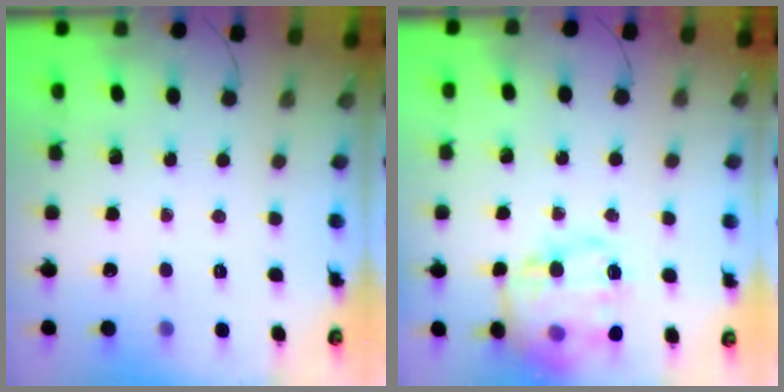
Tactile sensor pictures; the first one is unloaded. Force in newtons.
{"total": 19.5, "press": 19.4, "slide": 2.3}